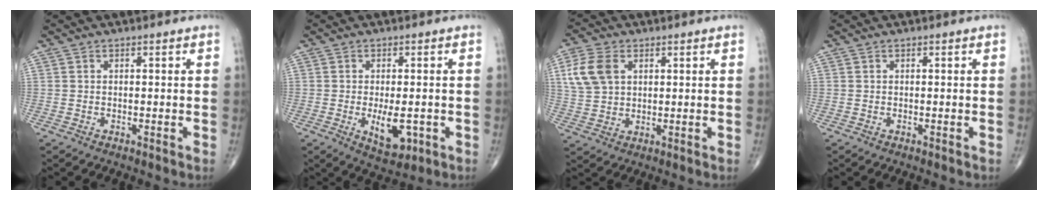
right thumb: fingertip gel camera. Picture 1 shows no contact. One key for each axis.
{"total": 6.8, "fx": -1.6, "fy": 3.2, "fz": 5.8, "tx": -0.083, "ty": -0.010, "tz": -0.017}
{"total": 8.2, "fx": 2.7, "fy": 5.7, "fz": 5.4, "tx": -0.108, "ty": 0.000, "tz": 0.056}
{"total": 0.0}